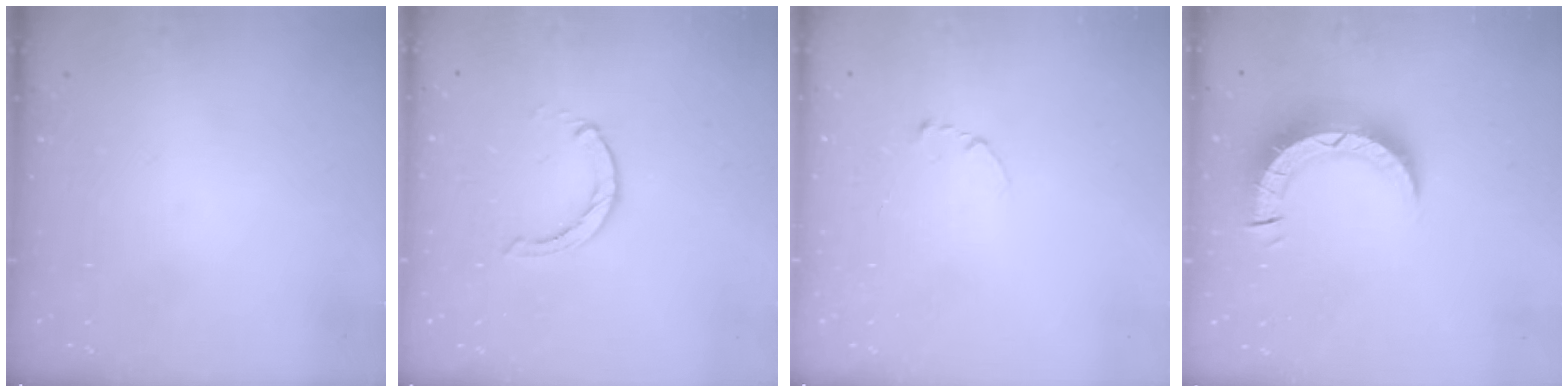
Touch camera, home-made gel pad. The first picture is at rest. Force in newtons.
{"total": 0.0}
{"total": 2.7, "press": 2.7, "slide": 0.3}
{"total": 9.0, "press": 9.0, "slide": 0.9}